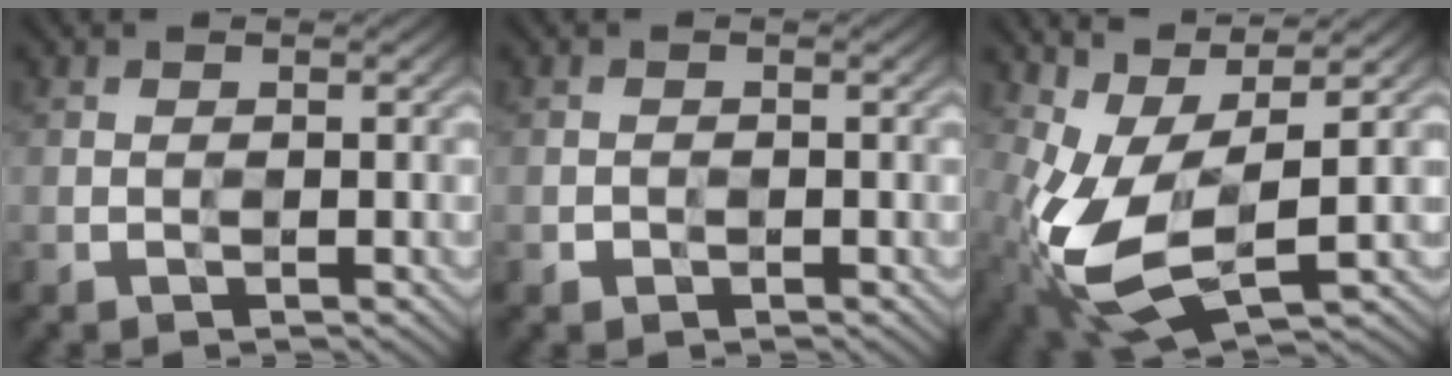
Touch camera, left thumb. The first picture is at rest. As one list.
[{"total": 0.8, "force": [-0.6, 0.4, -0.1], "torque": [0.002, -0.003, -0.012]}, {"total": 10.4, "force": [-0.1, 4.7, 9.3], "torque": [-0.214, -0.007, -0.002]}]